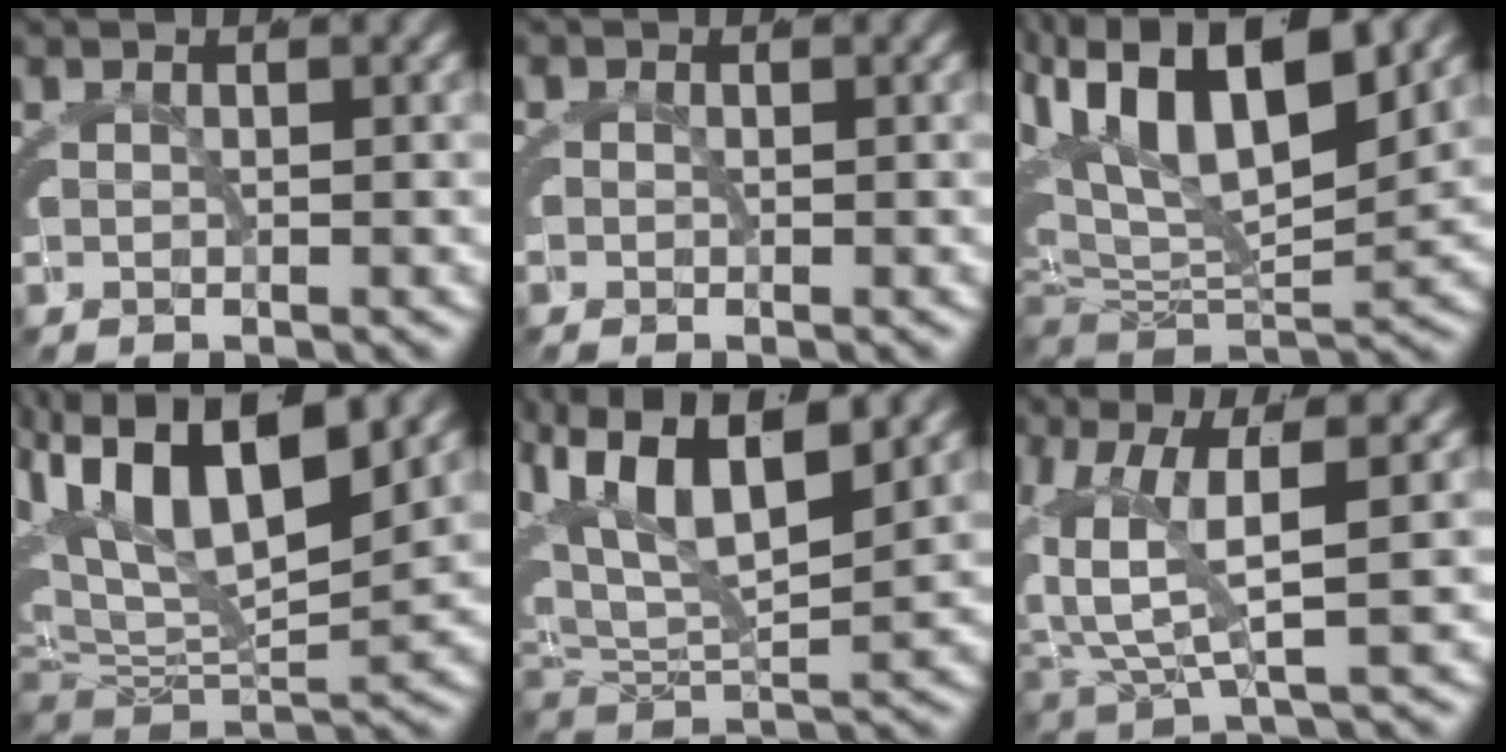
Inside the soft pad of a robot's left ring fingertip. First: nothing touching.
{"total": 1.3, "force": [0.0, 1.3, 0.0], "torque": [-0.003, -0.007, 0.001]}
{"total": 10.4, "force": [2.0, 6.5, 7.8], "torque": [-0.146, 0.003, 0.027]}
{"total": 9.4, "force": [1.8, 5.9, 7.1], "torque": [-0.132, 0.005, 0.024]}
{"total": 7.9, "force": [2.8, 4.9, 5.5], "torque": [-0.122, 0.006, 0.040]}
{"total": 5.3, "force": [0.7, 2.8, 4.4], "torque": [-0.084, 0.002, 0.011]}